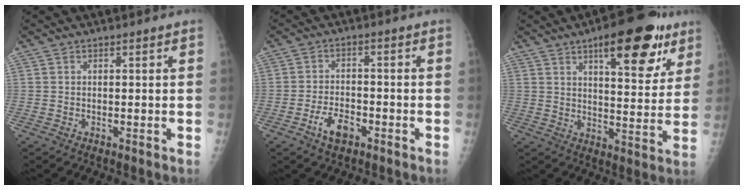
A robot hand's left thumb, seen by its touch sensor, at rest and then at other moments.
{"total": 5.4, "force": [-3.0, 2.8, 3.5], "torque": [-0.059, 0.018, -0.052]}
{"total": 17.2, "force": [9.4, 6.5, 12.9], "torque": [-0.133, -0.035, 0.130]}